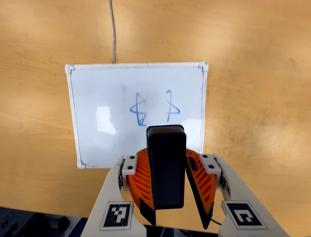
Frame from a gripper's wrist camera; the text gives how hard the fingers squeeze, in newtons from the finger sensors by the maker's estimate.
{"total": 6.3, "left": 6.8, "right": 5.7}